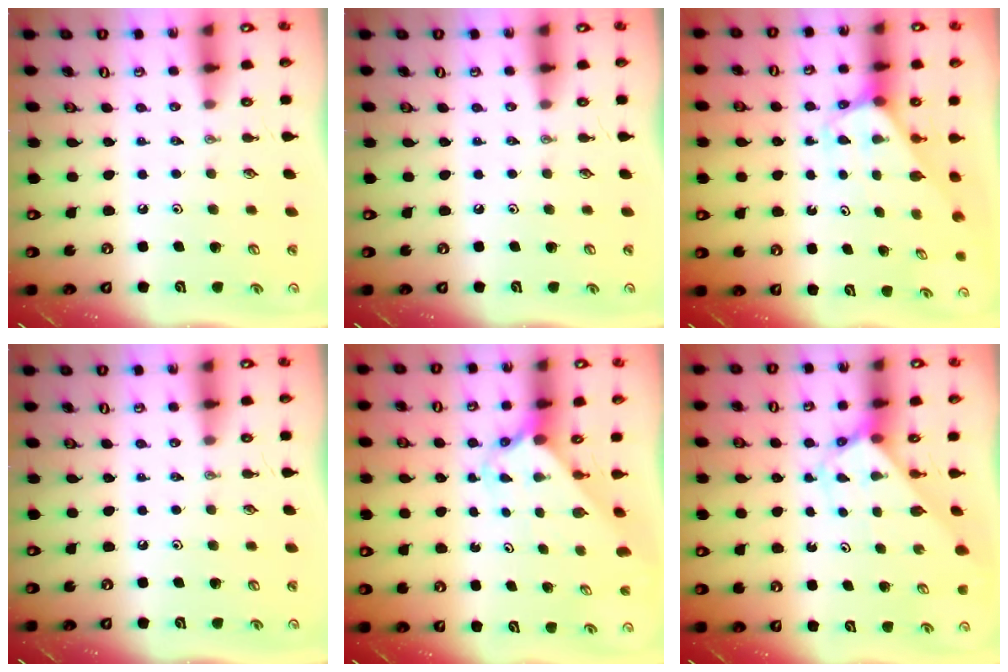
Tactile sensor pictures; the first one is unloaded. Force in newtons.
{"total": 0.0}
{"total": 2.6, "press": 2.6, "slide": 0.1}
{"total": 0.0}
{"total": 2.4, "press": 2.4, "slide": 0.2}
{"total": 2.7, "press": 2.7, "slide": 0.2}